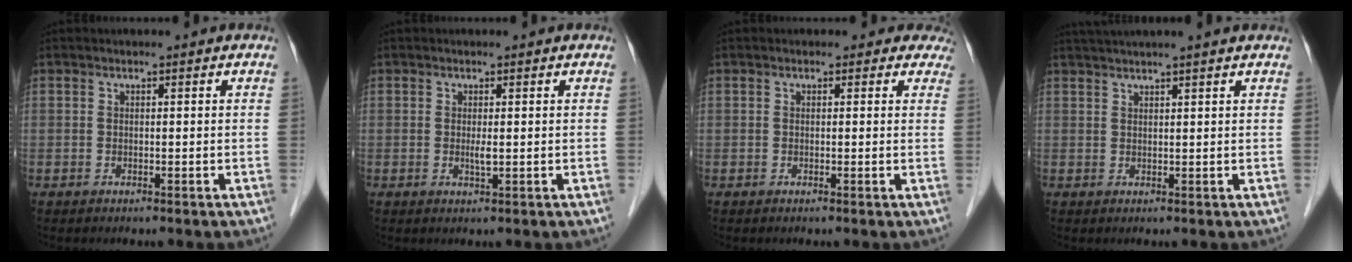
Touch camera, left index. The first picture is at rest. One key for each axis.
{"total": 1.3, "fx": -0.2, "fy": 0.1, "fz": 1.3, "tx": -0.027, "ty": -0.008, "tz": -0.003}
{"total": 2.7, "fx": 2.1, "fy": 1.7, "fz": 0.2, "tx": 0.021, "ty": -0.012, "tz": -0.003}
{"total": 6.9, "fx": 5.8, "fy": -0.9, "fz": 3.6, "tx": -0.053, "ty": 0.030, "tz": 0.080}